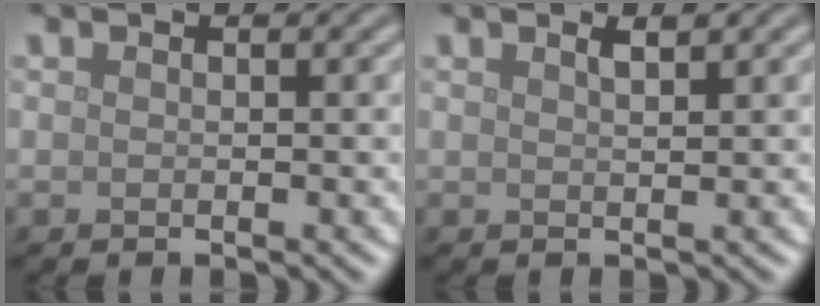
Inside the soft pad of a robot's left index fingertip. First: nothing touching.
{"total": 1.2, "force": [0.9, 0.3, 0.8], "torque": [-0.009, 0.003, 0.012]}